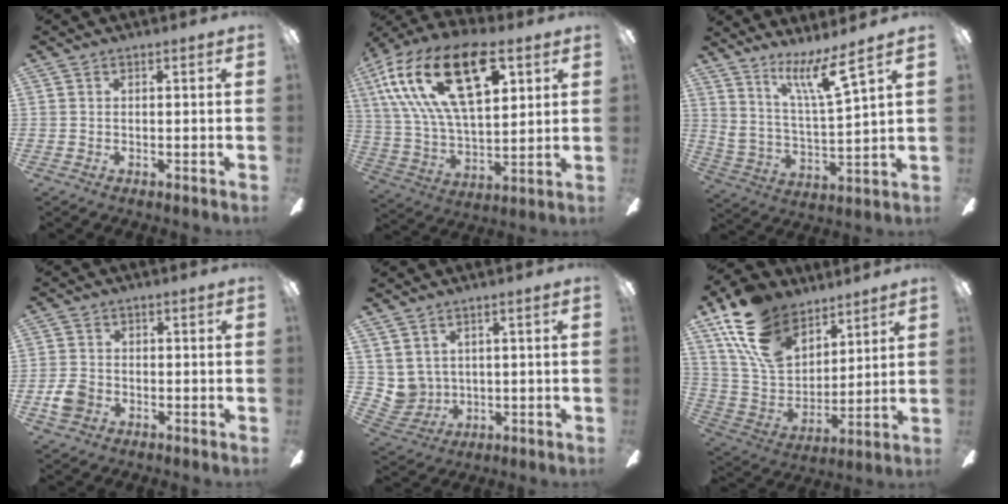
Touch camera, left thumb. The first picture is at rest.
{"total": 25.9, "force": [11.9, 13.0, 19.0], "torque": [-0.371, -0.040, 0.198]}
{"total": 12.1, "force": [9.1, 1.0, 7.9], "torque": [-0.152, -0.055, 0.152]}
{"total": 4.9, "force": [-1.8, 3.8, 2.4], "torque": [-0.058, 0.008, -0.036]}
{"total": 4.9, "force": [2.8, 4.0, 0.2], "torque": [-0.034, -0.020, 0.059]}
{"total": 19.0, "force": [12.4, 11.2, 9.1], "torque": [-0.196, -0.055, 0.232]}